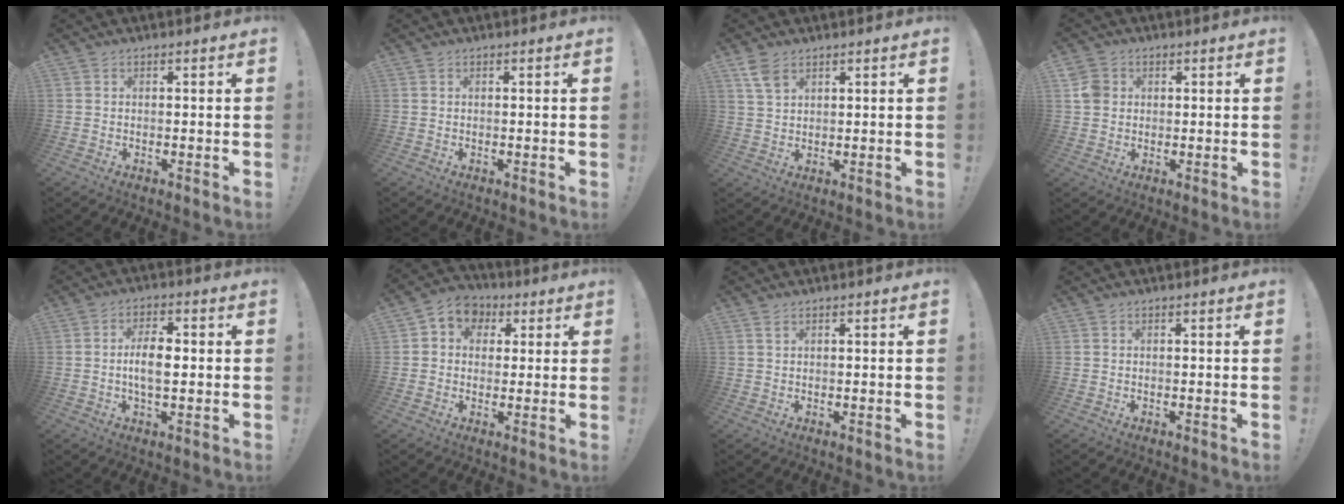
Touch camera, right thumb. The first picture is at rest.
{"total": 0.0}
{"total": 5.2, "force": [3.3, 2.6, 3.1], "torque": [-0.056, -0.015, 0.062]}
{"total": 5.2, "force": [1.3, 4.6, 2.1], "torque": [-0.033, 0.010, 0.029]}
{"total": 7.4, "force": [-0.5, 3.4, 6.6], "torque": [-0.114, 0.003, -0.016]}
{"total": 6.5, "force": [1.2, 5.9, 2.4], "torque": [-0.031, -0.001, 0.027]}
{"total": 1.3, "force": [0.7, 0.3, 1.0], "torque": [-0.019, -0.001, 0.012]}
{"total": 0.0}